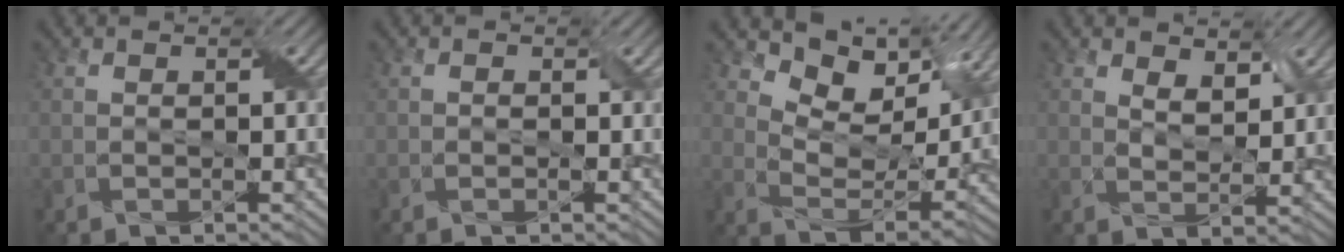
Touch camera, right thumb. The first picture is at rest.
{"total": 0.7, "force": [-0.1, 0.6, 0.4], "torque": [-0.006, -0.001, -0.003]}
{"total": 10.6, "force": [6.9, 5.3, 6.0], "torque": [-0.121, -0.008, 0.121]}
{"total": 3.6, "force": [2.4, 1.8, 2.1], "torque": [-0.048, -0.007, 0.041]}